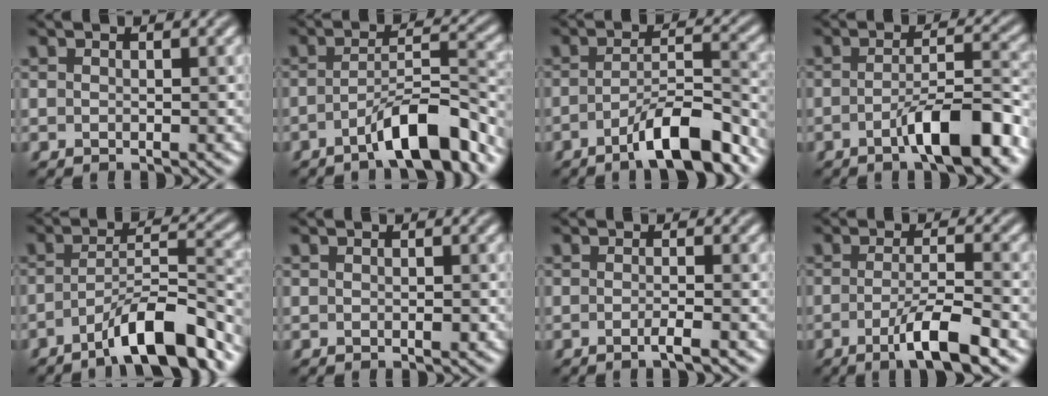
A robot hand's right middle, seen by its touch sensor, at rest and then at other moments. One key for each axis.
{"total": 6.7, "fx": -4.0, "fy": 1.4, "fz": 5.2, "tx": -0.080, "ty": 0.013, "tz": -0.067}
{"total": 7.0, "fx": -4.4, "fy": 1.5, "fz": 5.3, "tx": -0.082, "ty": 0.009, "tz": -0.073}
{"total": 6.4, "fx": -3.0, "fy": 1.2, "fz": 5.5, "tx": -0.084, "ty": 0.010, "tz": -0.051}
{"total": 8.1, "fx": -5.3, "fy": 1.6, "fz": 5.8, "tx": -0.090, "ty": 0.012, "tz": -0.090}
{"total": 0.6, "fx": -0.1, "fy": 0.2, "fz": 0.5, "tx": -0.009, "ty": 0.000, "tz": 0.000}
{"total": 1.7, "fx": -0.7, "fy": 0.3, "fz": 1.5, "tx": -0.020, "ty": 0.000, "tz": -0.019}
{"total": 5.4, "fx": -2.4, "fy": 0.9, "fz": 4.8, "tx": -0.081, "ty": 0.001, "tz": -0.046}